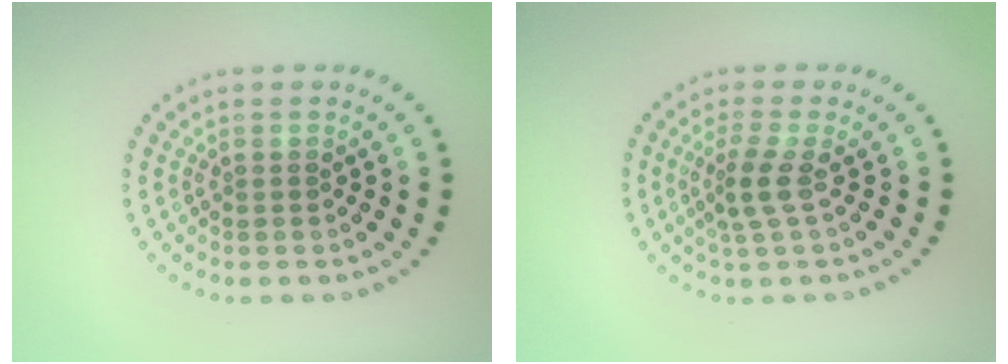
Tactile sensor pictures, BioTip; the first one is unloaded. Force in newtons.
{"total": 2.3, "press": 1.8, "slide": 1.5}